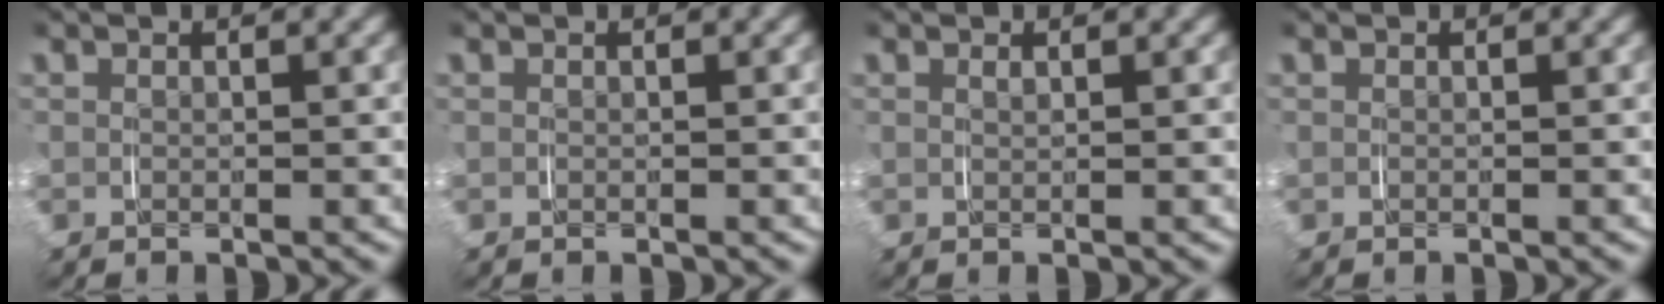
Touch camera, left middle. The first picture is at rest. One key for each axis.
{"total": 0.0}
{"total": 1.0, "fx": 0.6, "fy": -0.8, "fz": -0.2, "tx": 0.017, "ty": 0.006, "tz": 0.009}
{"total": 0.0}